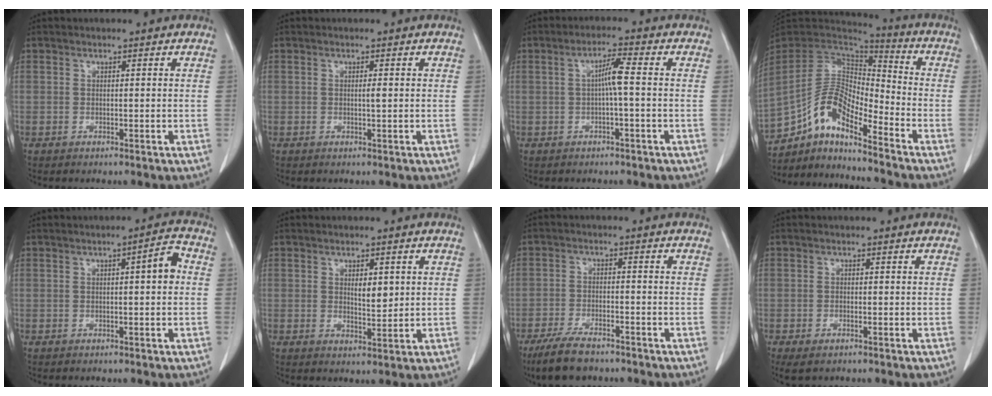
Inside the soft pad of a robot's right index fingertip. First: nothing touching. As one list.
[{"total": 0.9, "force": [0.1, 0.0, 0.9], "torque": [-0.019, -0.001, 0.000]}, {"total": 3.6, "force": [-0.1, 0.0, 3.6], "torque": [-0.070, 0.010, 0.000]}, {"total": 12.5, "force": [-8.6, 3.6, 8.3], "torque": [-0.169, 0.031, -0.159]}, {"total": 3.8, "force": [0.4, 0.6, 3.7], "torque": [-0.052, 0.011, 0.000]}, {"total": 3.4, "force": [1.0, 1.3, 3.0], "torque": [-0.050, -0.007, 0.017]}, {"total": 7.3, "force": [-5.8, 2.3, 3.9], "torque": [-0.079, -0.013, -0.103]}, {"total": 2.6, "force": [-1.7, 1.0, 1.8], "torque": [-0.041, -0.009, -0.021]}]